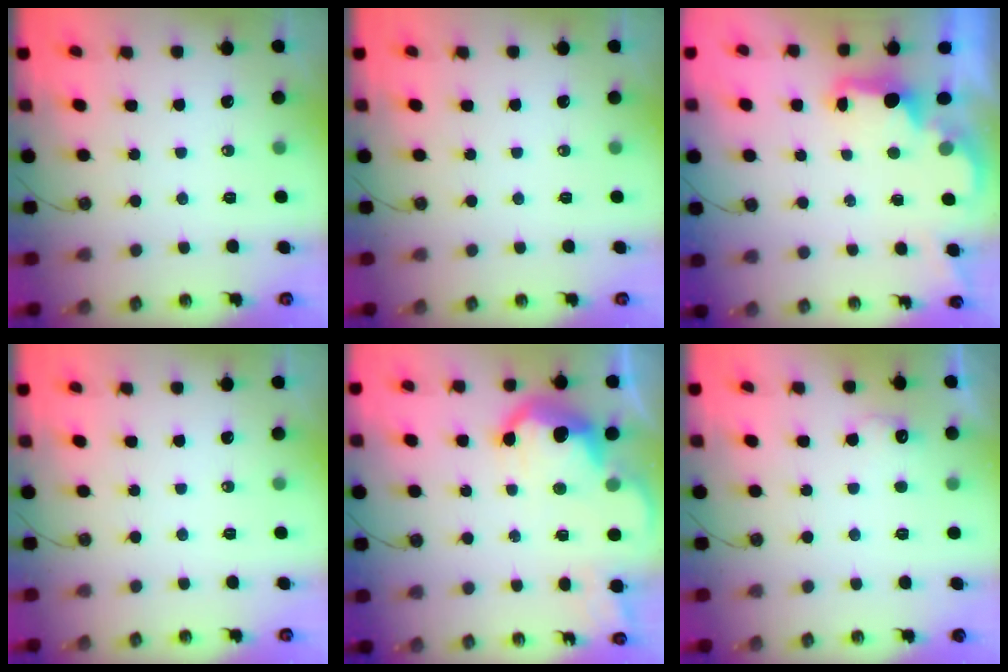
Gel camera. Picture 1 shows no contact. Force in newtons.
{"total": 0.0}
{"total": 2.3, "press": 2.1, "slide": 0.7}
{"total": 0.0}
{"total": 10.1, "press": 10.0, "slide": 0.9}
{"total": 5.7, "press": 5.6, "slide": 1.3}